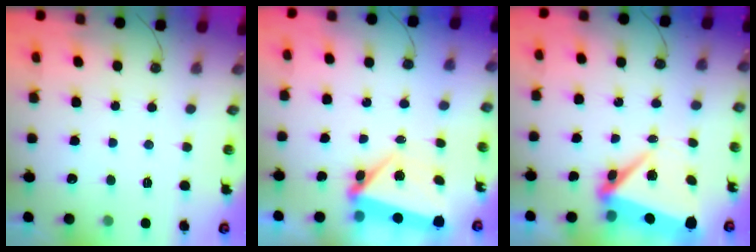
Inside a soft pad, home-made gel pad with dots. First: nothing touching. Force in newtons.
{"total": 10.5, "press": 4.6, "slide": 9.4}
{"total": 7.8, "press": 7.5, "slide": 2.1}